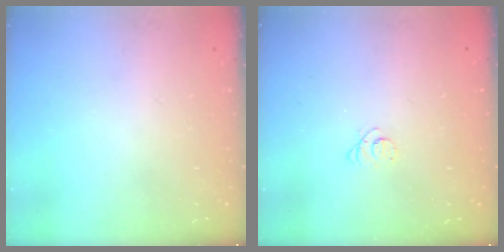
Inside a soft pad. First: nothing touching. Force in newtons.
{"total": 2.5, "press": 2.5, "slide": 0.3}